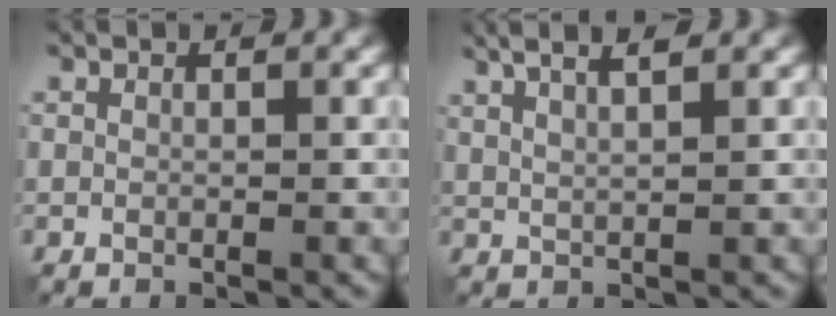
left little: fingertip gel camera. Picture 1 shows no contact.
{"total": 6.0, "force": [3.4, 1.9, 4.5], "torque": [-0.063, 0.025, 0.035]}